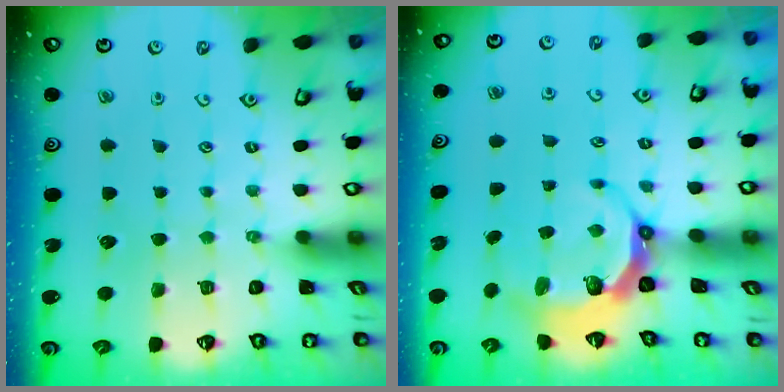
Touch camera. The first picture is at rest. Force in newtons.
{"total": 6.4, "press": 5.1, "slide": 3.8}